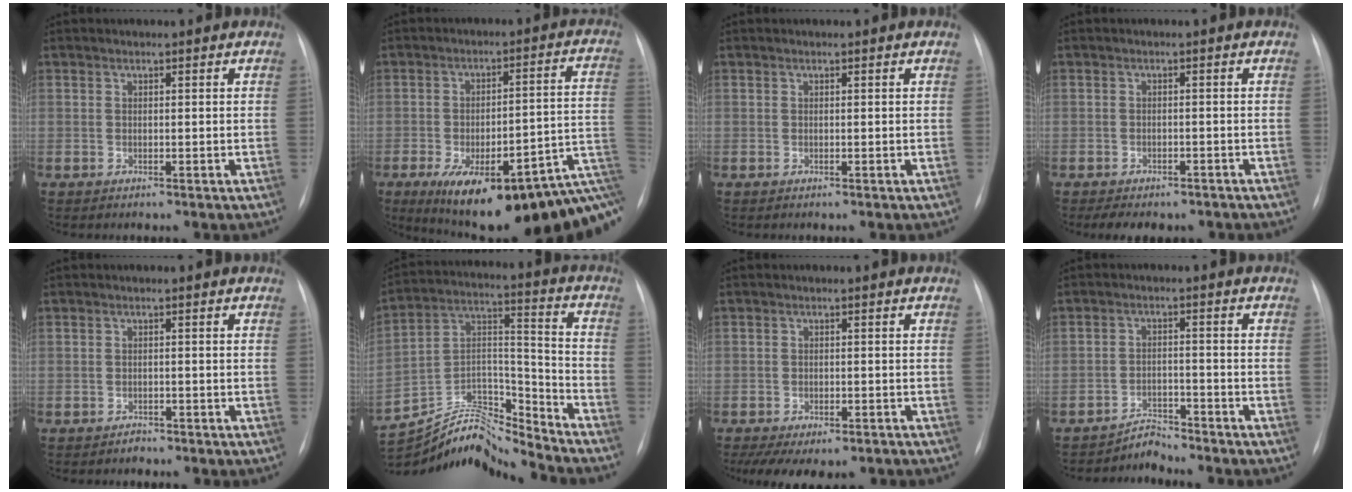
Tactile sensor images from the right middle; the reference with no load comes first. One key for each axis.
{"total": 23.4, "fx": -11.1, "fy": 5.9, "fz": 19.8, "tx": -0.213, "ty": 0.020, "tz": -0.150}
{"total": 0.0}
{"total": 7.4, "fx": -6.0, "fy": 3.6, "fz": 2.6, "tx": -0.034, "ty": 0.008, "tz": -0.071}
{"total": 1.2, "fx": -1.0, "fy": 0.6, "fz": 0.0, "tx": -0.003, "ty": 0.002, "tz": -0.016}
{"total": 17.6, "fx": -17.3, "fy": 1.1, "fz": 3.2, "tx": -0.064, "ty": 0.053, "tz": -0.301}
{"total": 10.1, "fx": -7.1, "fy": 4.9, "fz": 5.1, "tx": -0.086, "ty": 0.001, "tz": -0.093}
{"total": 3.3, "fx": -3.2, "fy": 0.2, "fz": -0.7, "tx": 0.016, "ty": -0.008, "tz": -0.051}